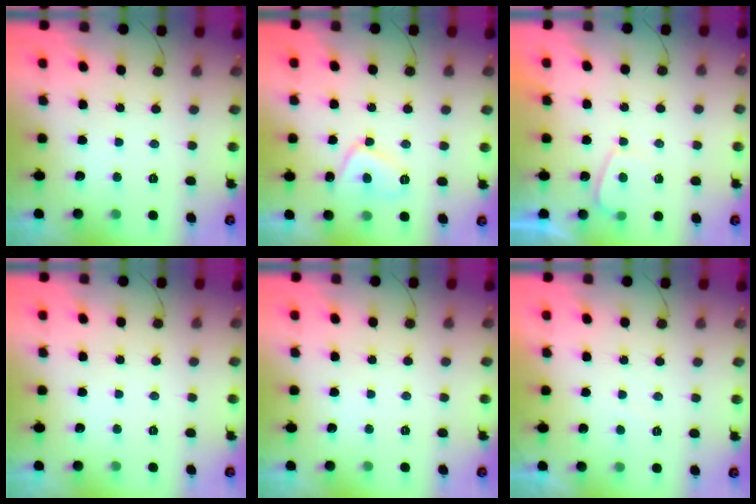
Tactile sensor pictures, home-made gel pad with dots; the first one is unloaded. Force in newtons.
{"total": 8.3, "press": 8.2, "slide": 1.1}
{"total": 1.2, "press": 1.1, "slide": 0.6}
{"total": 0.0}
{"total": 0.0}
{"total": 0.0}